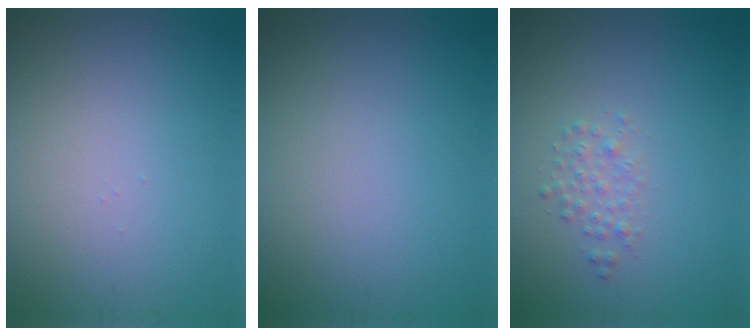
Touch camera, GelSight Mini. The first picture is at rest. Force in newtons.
{"total": 0.0}
{"total": 1.4, "press": 1.4, "slide": 0.0}